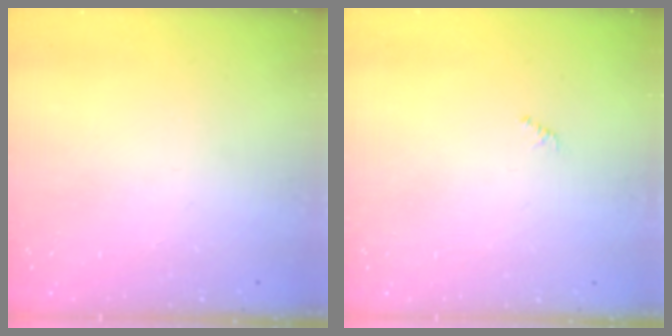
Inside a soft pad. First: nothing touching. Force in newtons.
{"total": 0.7, "press": 0.7, "slide": 0.3}